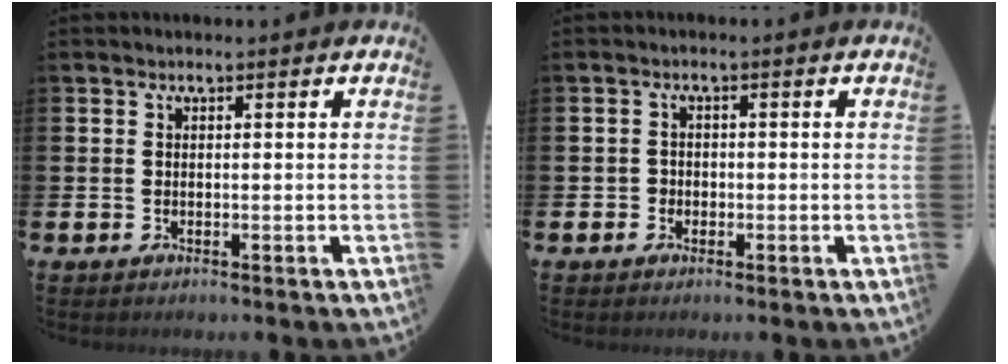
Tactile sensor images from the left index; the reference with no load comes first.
{"total": 1.4, "force": [-0.6, 1.3, 0.2], "torque": [-0.007, 0.004, -0.016]}